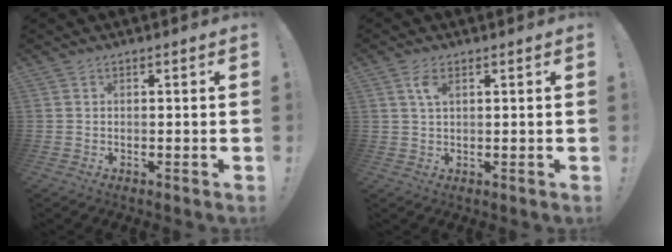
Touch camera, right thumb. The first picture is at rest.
{"total": 3.6, "force": [1.5, 1.6, 2.9], "torque": [-0.047, -0.003, 0.023]}